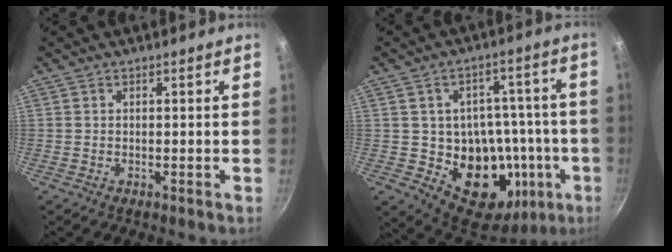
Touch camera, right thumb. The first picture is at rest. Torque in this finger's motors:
{"motor_torque": [-0.23, 1.05, 0.07, 0.03, 0.23]}